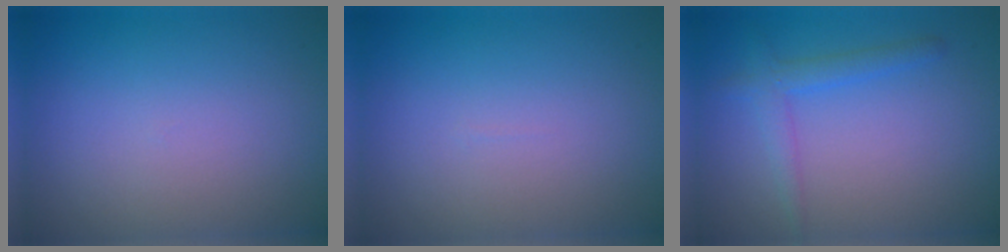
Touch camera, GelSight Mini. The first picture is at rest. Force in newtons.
{"total": 0.0}
{"total": 2.2, "press": 2.2, "slide": 0.0}